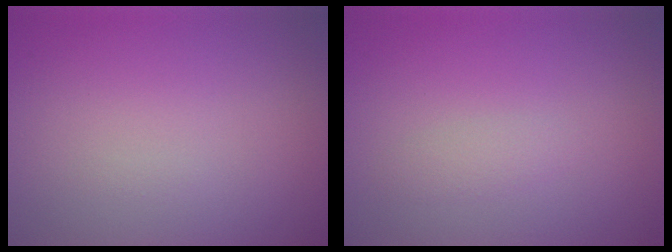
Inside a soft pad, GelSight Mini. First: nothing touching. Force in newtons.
{"total": 0.9, "press": 0.9, "slide": 0.0}